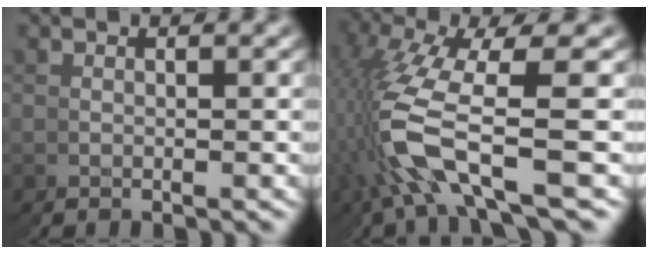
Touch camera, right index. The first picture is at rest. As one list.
[{"total": 8.0, "force": [-1.3, 4.1, 6.7], "torque": [-0.176, -0.021, -0.015]}]